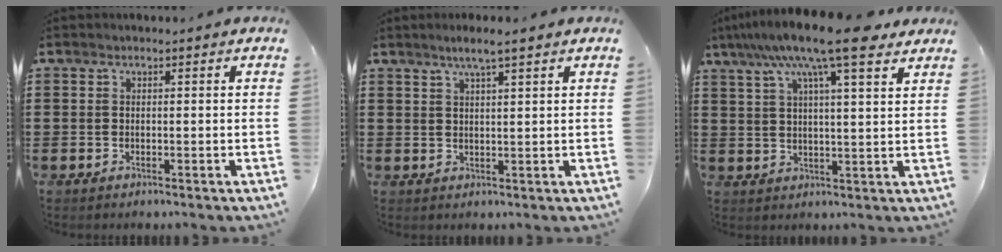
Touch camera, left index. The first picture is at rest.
{"total": 3.2, "force": [2.3, -0.1, 2.2], "torque": [-0.047, 0.003, 0.040]}
{"total": 12.5, "force": [8.9, 1.5, 8.6], "torque": [-0.165, -0.020, 0.149]}